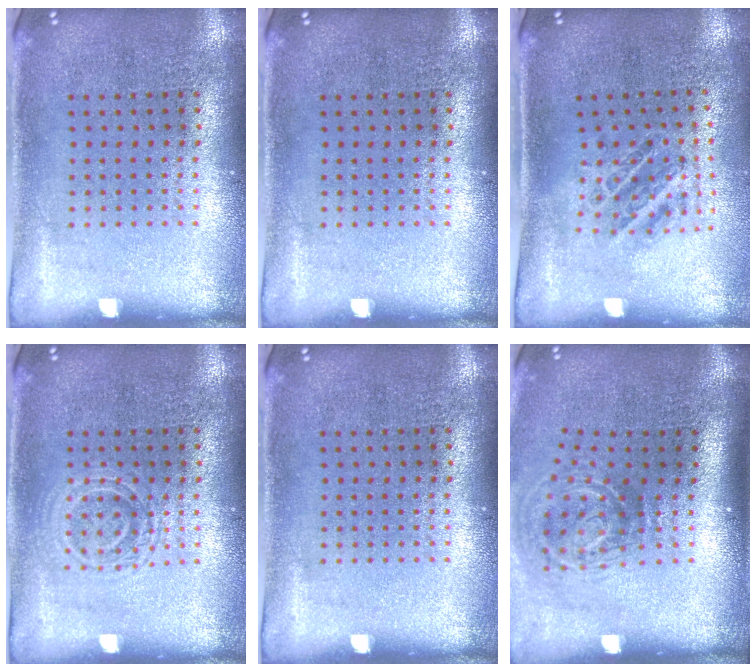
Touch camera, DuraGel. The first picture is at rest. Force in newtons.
{"total": 0.0}
{"total": 1.1, "press": 1.1, "slide": 0.2}
{"total": 2.0, "press": 2.0, "slide": 0.4}
{"total": 0.0}
{"total": 2.1, "press": 1.2, "slide": 1.6}